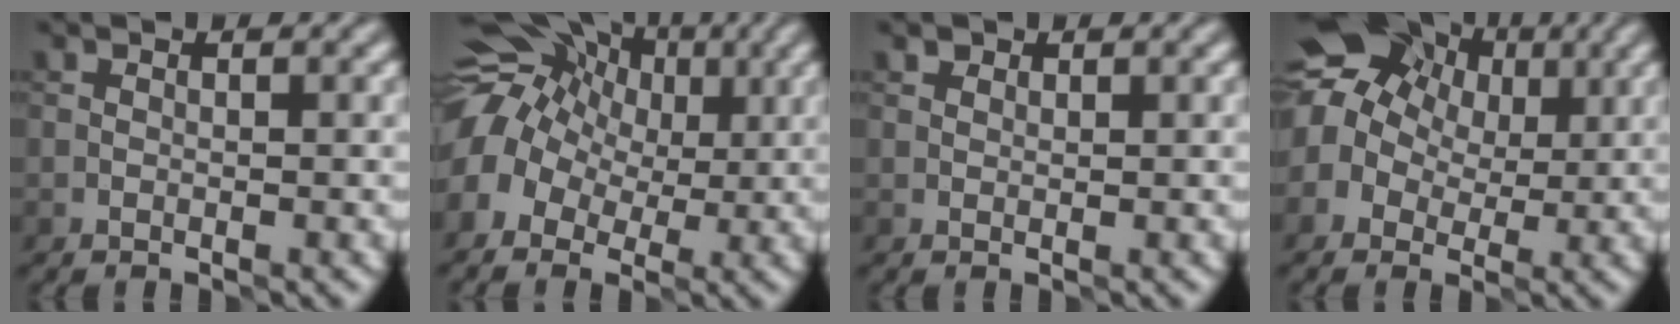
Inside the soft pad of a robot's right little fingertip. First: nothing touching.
{"total": 10.7, "force": [2.9, 7.8, 6.7], "torque": [-0.119, 0.028, 0.044]}
{"total": 1.0, "force": [0.8, 0.6, 0.3], "torque": [0.000, -0.001, 0.002]}
{"total": 10.8, "force": [4.4, 8.4, 5.3], "torque": [-0.100, 0.051, 0.048]}